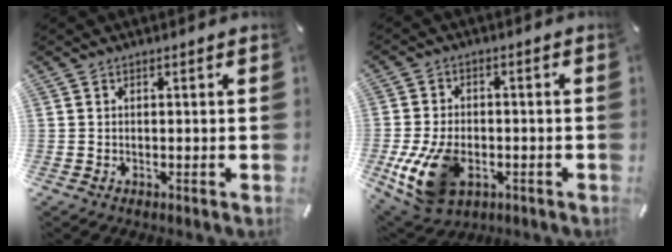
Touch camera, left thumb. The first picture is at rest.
{"total": 14.4, "force": [-4.1, 9.6, 9.9], "torque": [-0.204, 0.005, -0.069]}